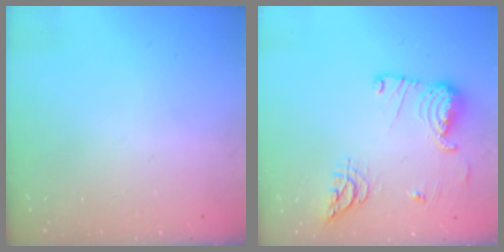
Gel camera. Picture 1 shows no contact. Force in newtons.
{"total": 17.5, "press": 16.1, "slide": 6.9}